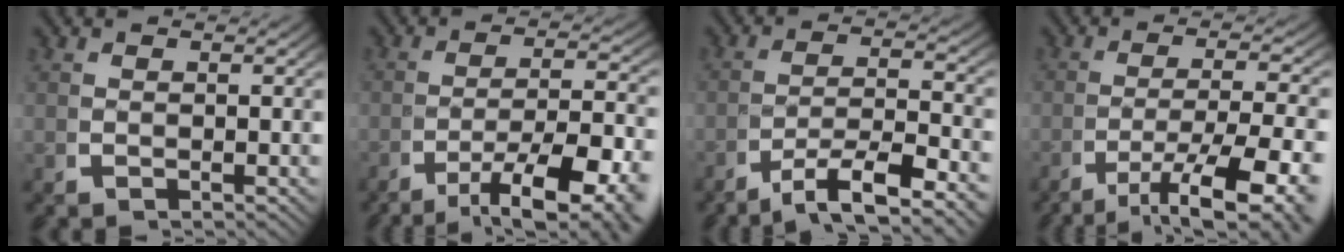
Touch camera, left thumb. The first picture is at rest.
{"total": 9.5, "force": [-4.1, 4.2, 7.5], "torque": [-0.128, -0.035, -0.046]}
{"total": 6.3, "force": [-2.6, 3.0, 4.9], "torque": [-0.084, -0.016, -0.038]}
{"total": 8.2, "force": [-3.8, 3.1, 6.5], "torque": [-0.114, -0.028, -0.043]}